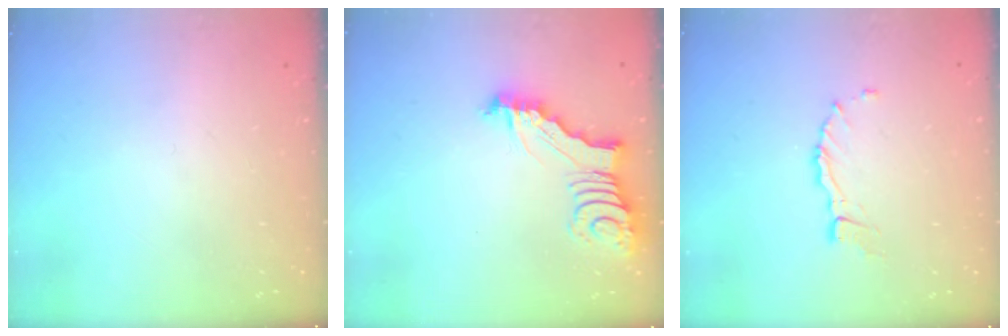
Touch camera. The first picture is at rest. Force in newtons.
{"total": 4.4, "press": 4.3, "slide": 0.4}
{"total": 4.8, "press": 4.7, "slide": 0.2}